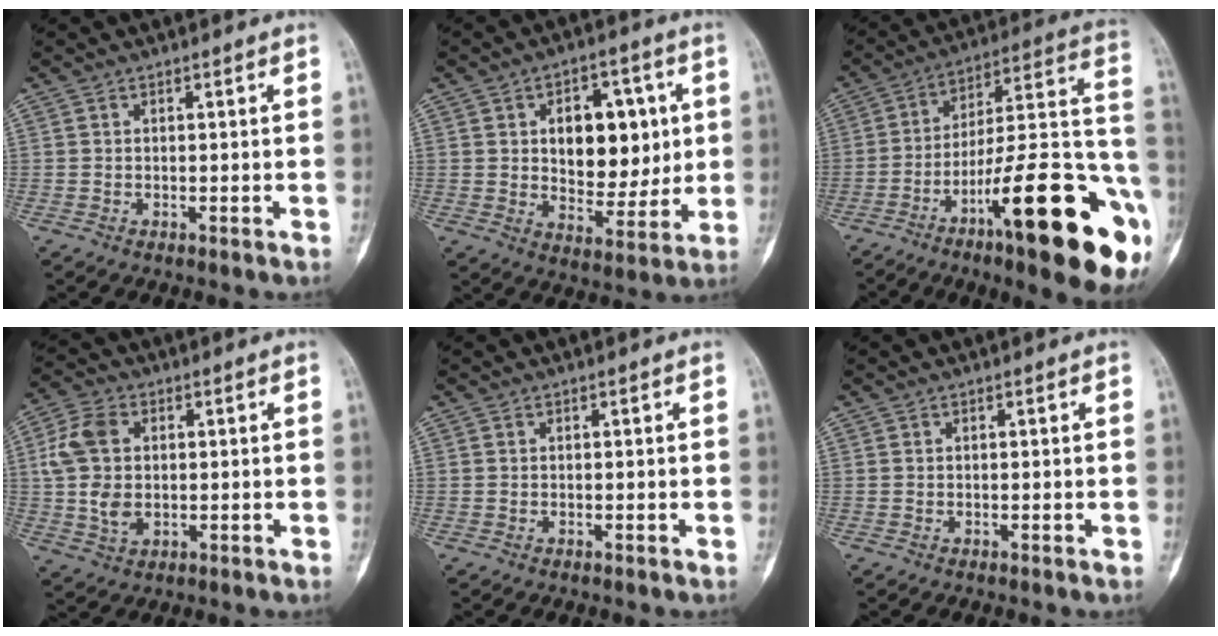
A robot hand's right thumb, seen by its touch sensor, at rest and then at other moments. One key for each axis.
{"total": 14.9, "fx": 2.7, "fy": 9.5, "fz": 11.2, "tx": -0.101, "ty": -0.007, "tz": 0.044}
{"total": 28.4, "fx": -12.6, "fy": 6.5, "fz": 24.6, "tx": -0.288, "ty": 0.069, "tz": -0.190}
{"total": 9.8, "fx": 0.8, "fy": 6.8, "fz": 7.0, "tx": -0.134, "ty": 0.007, "tz": 0.018}
{"total": 0.0}
{"total": 0.0}